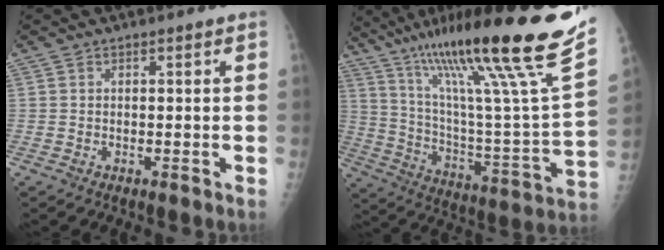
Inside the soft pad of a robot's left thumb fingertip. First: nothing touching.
{"total": 34.1, "force": [21.2, 3.6, 26.4], "torque": [-0.389, -0.054, 0.347]}